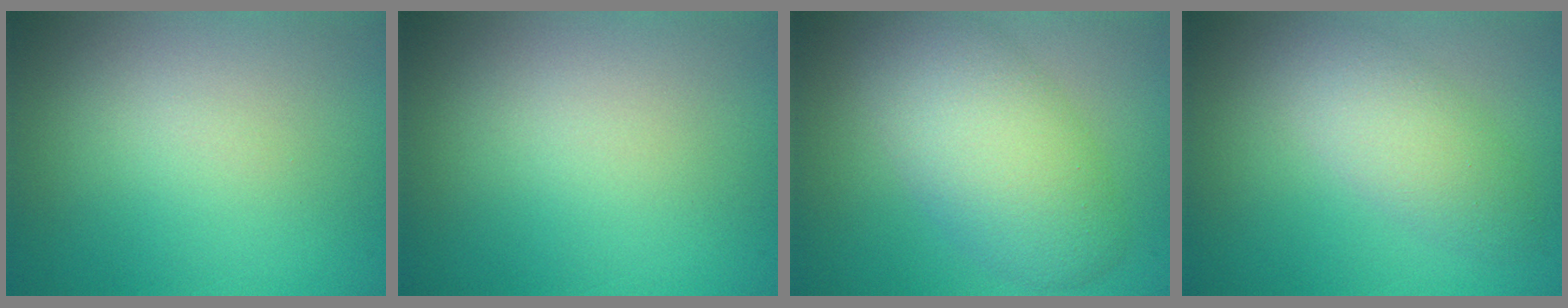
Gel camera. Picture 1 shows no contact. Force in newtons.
{"total": 0.0}
{"total": 6.5, "press": 6.4, "slide": 0.6}
{"total": 3.3, "press": 3.3, "slide": 0.1}